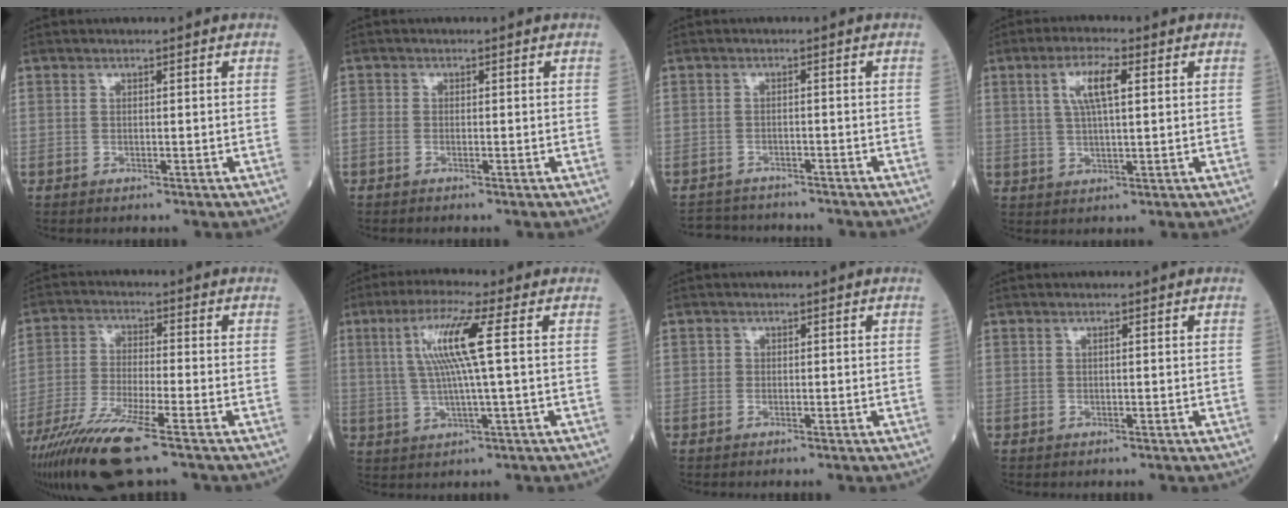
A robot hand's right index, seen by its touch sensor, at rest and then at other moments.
{"total": 1.4, "force": [-0.6, 1.0, 0.7], "torque": [-0.025, 0.001, -0.015]}
{"total": 5.8, "force": [-5.6, 1.6, 0.4], "torque": [-0.003, 0.002, -0.084]}
{"total": 6.1, "force": [1.9, 1.1, 5.7], "torque": [-0.113, 0.010, 0.038]}
{"total": 12.8, "force": [-8.6, 0.6, 9.5], "torque": [-0.186, -0.035, -0.157]}
{"total": 8.9, "force": [2.0, -0.8, 8.6], "torque": [-0.172, 0.009, 0.040]}
{"total": 0.6, "force": [0.0, 0.6, 0.1], "torque": [0.003, 0.003, -0.001]}
{"total": 0.0}